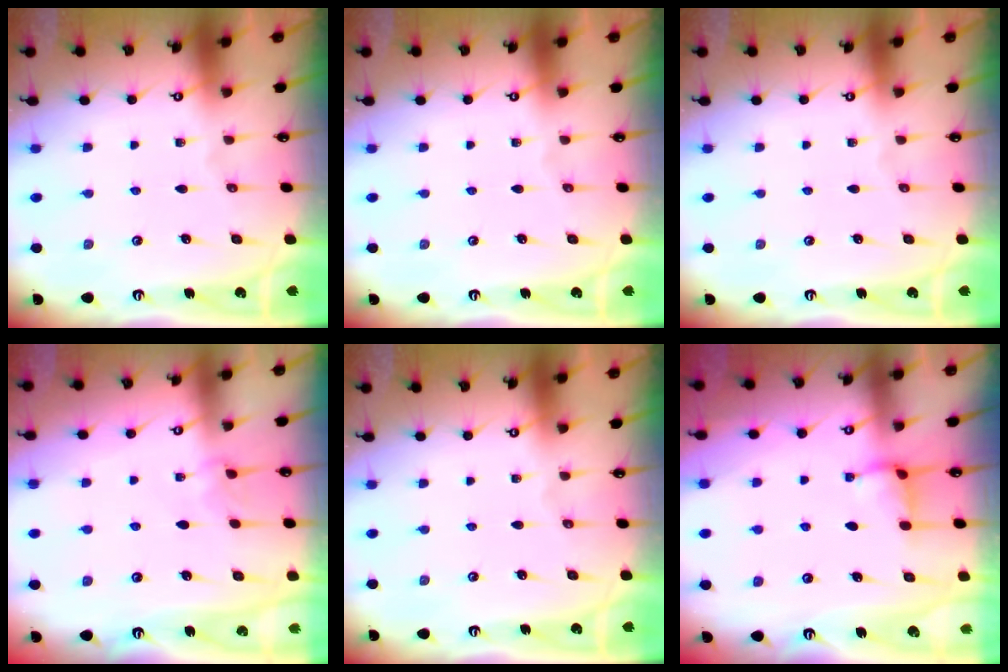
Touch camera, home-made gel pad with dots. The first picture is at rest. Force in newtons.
{"total": 0.0}
{"total": 0.0}
{"total": 3.0, "press": 2.9, "slide": 0.5}
{"total": 0.0}
{"total": 2.6, "press": 2.6, "slide": 0.4}